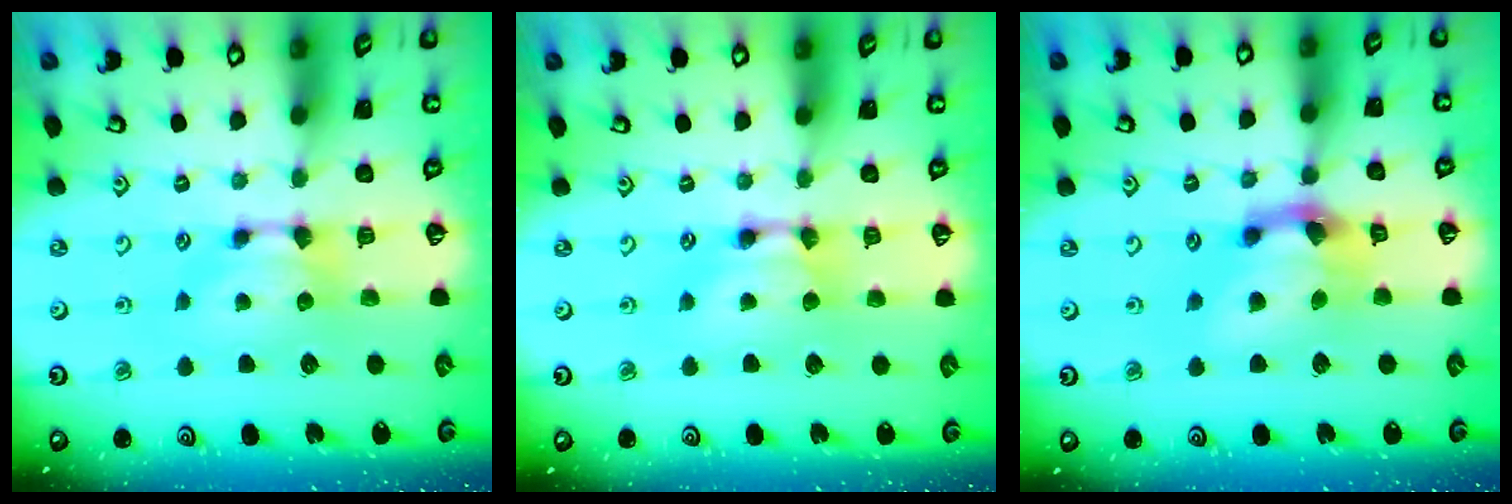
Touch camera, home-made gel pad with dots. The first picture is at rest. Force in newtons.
{"total": 2.0, "press": 2.0, "slide": 0.1}
{"total": 5.8, "press": 5.2, "slide": 2.5}